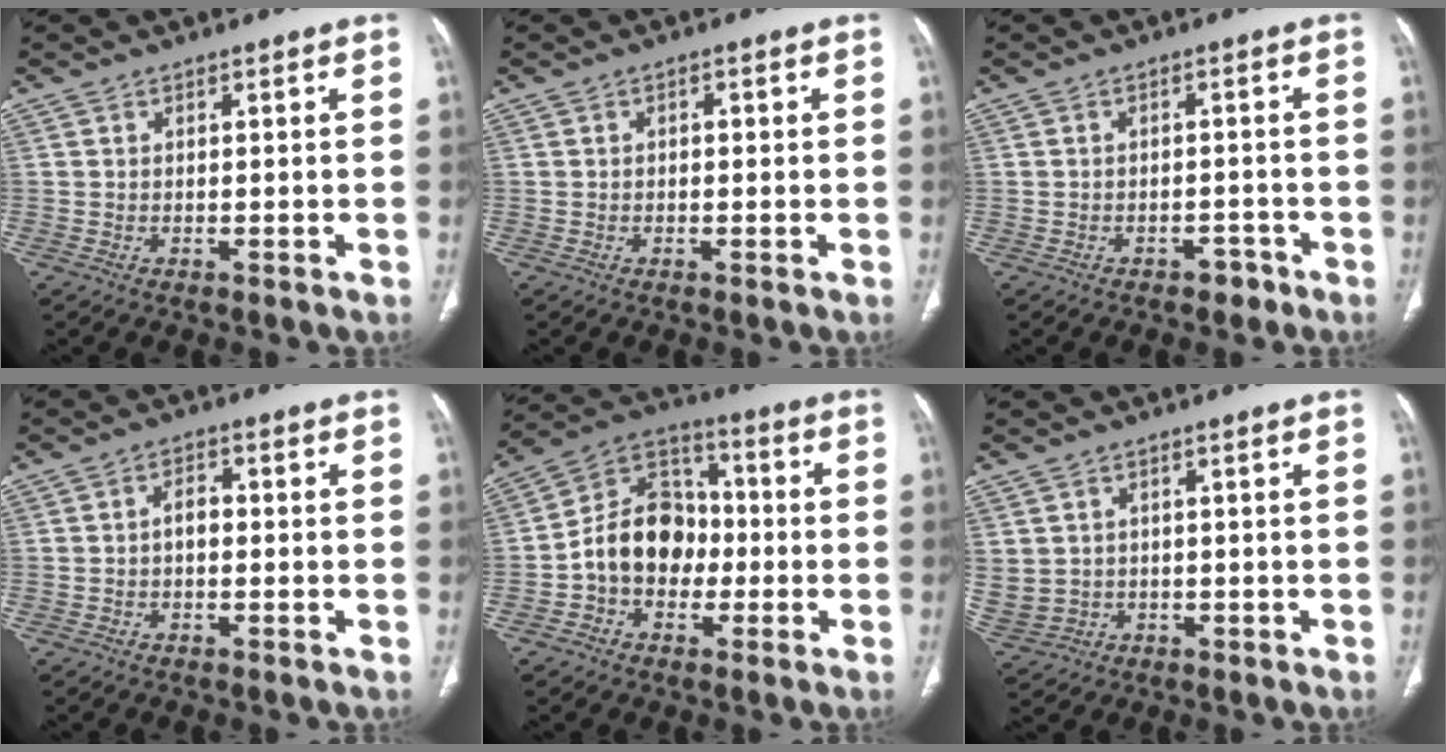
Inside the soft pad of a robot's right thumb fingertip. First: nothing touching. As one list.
[{"total": 1.1, "force": [0.0, 0.7, 0.8], "torque": [-0.007, 0.003, -0.004]}, {"total": 2.7, "force": [-1.8, 1.6, 1.1], "torque": [-0.007, 0.014, -0.020]}, {"total": 2.8, "force": [-0.4, 1.8, 2.1], "torque": [-0.027, 0.012, -0.011]}, {"total": 13.7, "force": [-2.1, 10.7, 8.4], "torque": [-0.107, 0.043, -0.048]}, {"total": 7.0, "force": [0.2, 6.4, 2.7], "torque": [-0.076, 0.008, 0.028]}]